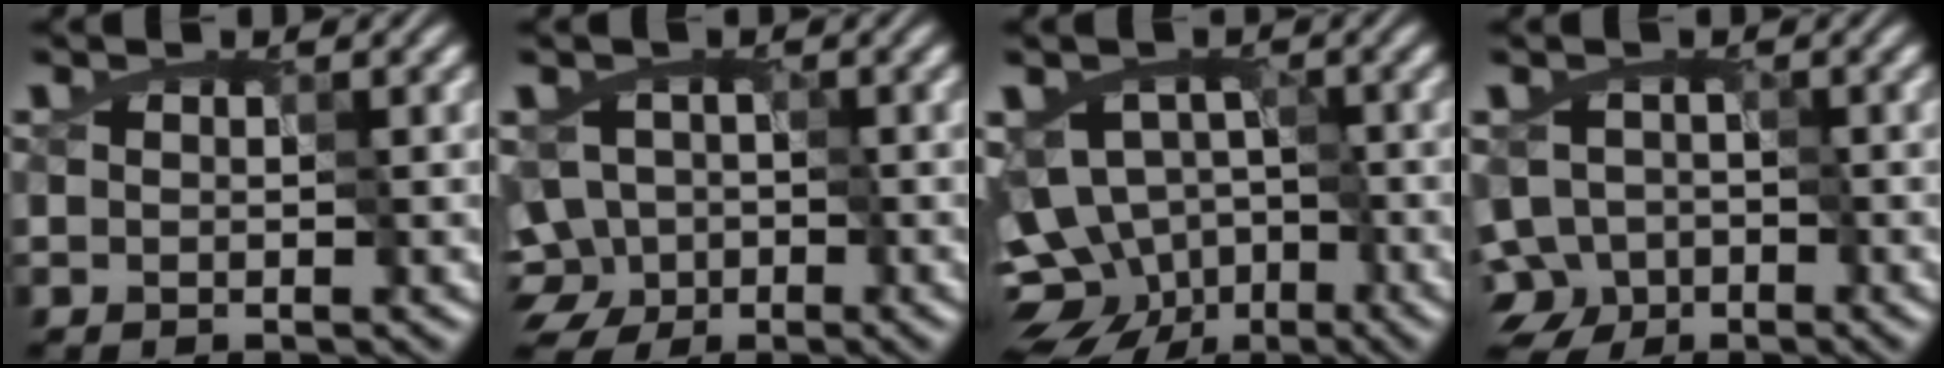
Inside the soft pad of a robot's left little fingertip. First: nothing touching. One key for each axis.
{"total": 6.5, "fx": -2.6, "fy": 5.4, "fz": 2.5, "tx": -0.035, "ty": 0.008, "tz": -0.073}
{"total": 8.1, "fx": -4.5, "fy": 5.6, "fz": 3.8, "tx": -0.020, "ty": 0.006, "tz": -0.079}
{"total": 4.9, "fx": -2.5, "fy": 3.7, "fz": 2.0, "tx": -0.022, "ty": -0.006, "tz": -0.045}